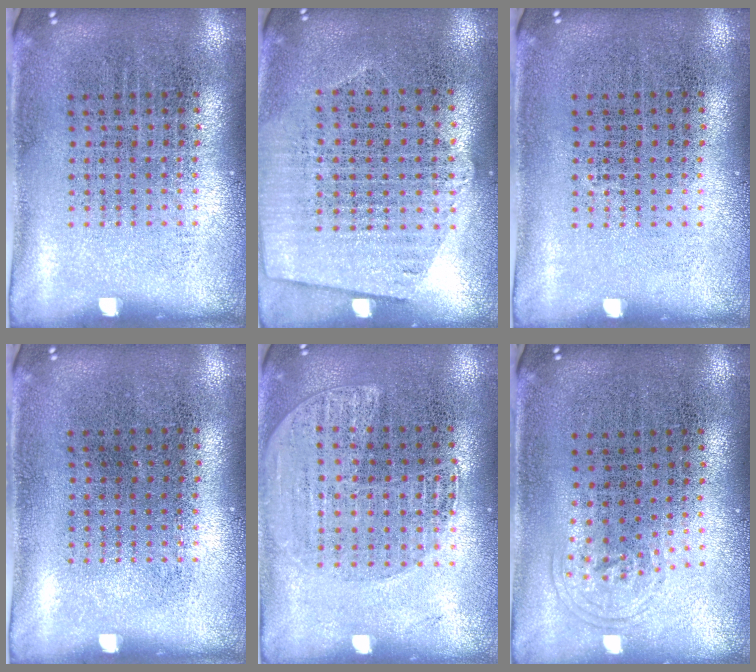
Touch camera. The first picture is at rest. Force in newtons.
{"total": 1.2, "press": 1.1, "slide": 0.6}
{"total": 0.0}
{"total": 0.0}
{"total": 1.3, "press": 1.3, "slide": 0.2}
{"total": 0.8, "press": 0.6, "slide": 0.6}